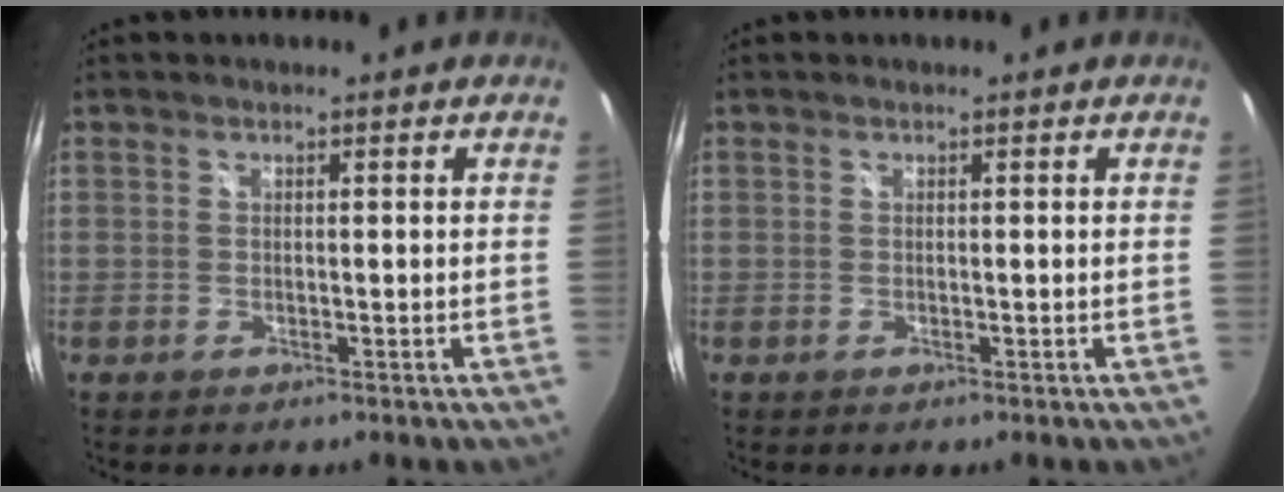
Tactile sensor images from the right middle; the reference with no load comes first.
{"total": 0.0}